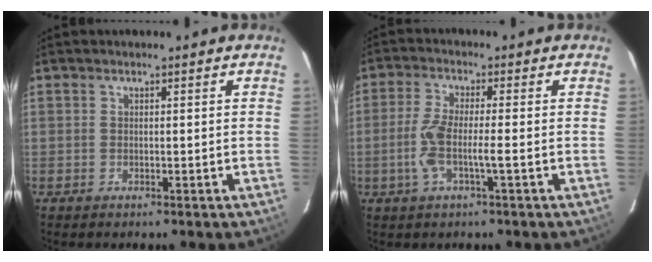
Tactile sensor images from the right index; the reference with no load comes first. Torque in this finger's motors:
{"motor_torque": [0.85, 0.01, 0.54, 0.12]}